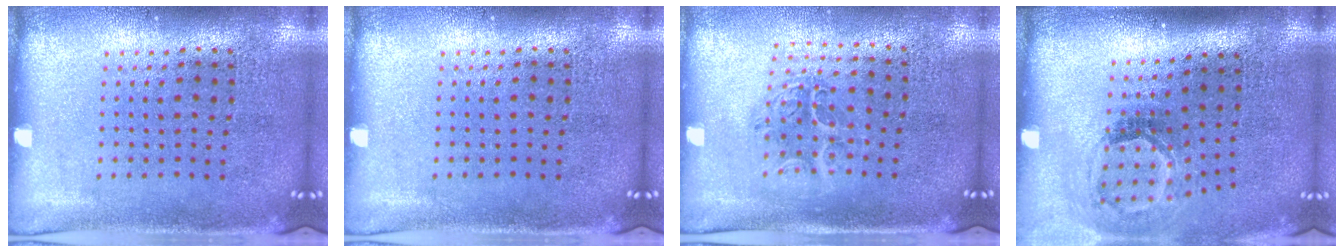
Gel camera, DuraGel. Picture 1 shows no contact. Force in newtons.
{"total": 0.0}
{"total": 1.2, "press": 1.2, "slide": 0.4}
{"total": 1.8, "press": 1.1, "slide": 1.4}